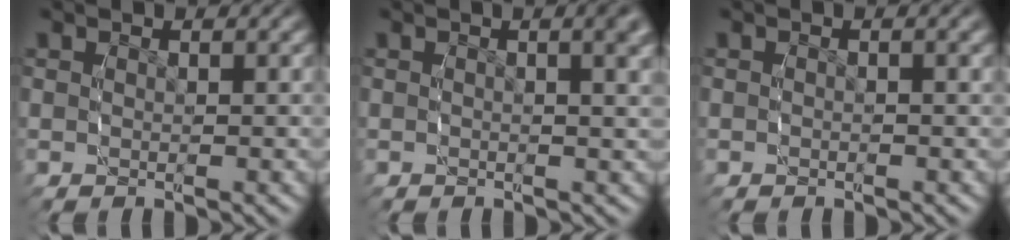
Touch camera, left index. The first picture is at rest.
{"total": 2.2, "force": [0.7, 0.3, 2.1], "torque": [-0.024, 0.002, 0.007]}
{"total": 0.6, "force": [-0.6, -0.3, 0.1], "torque": [0.001, 0.000, -0.010]}